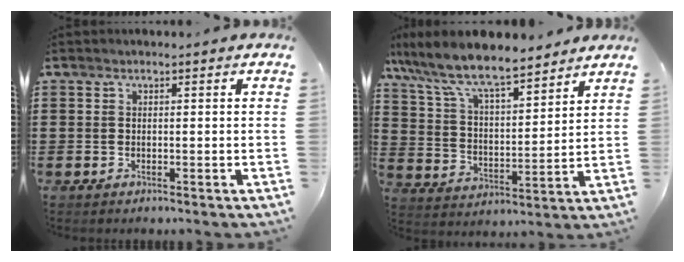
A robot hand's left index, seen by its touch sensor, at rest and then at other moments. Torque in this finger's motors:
{"motor_torque": [2.14, 0.00, 1.05, 0.21]}